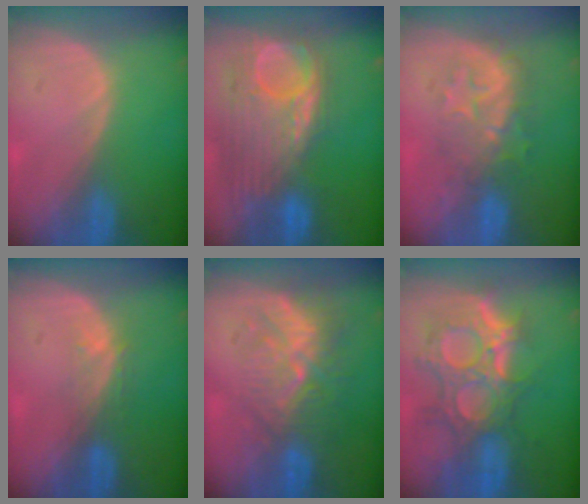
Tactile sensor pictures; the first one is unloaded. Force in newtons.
{"total": 12.2, "press": 10.4, "slide": 6.3}
{"total": 7.8, "press": 7.6, "slide": 1.9}
{"total": 2.9, "press": 2.4, "slide": 1.7}
{"total": 9.5, "press": 8.6, "slide": 3.9}
{"total": 11.9, "press": 10.6, "slide": 5.2}